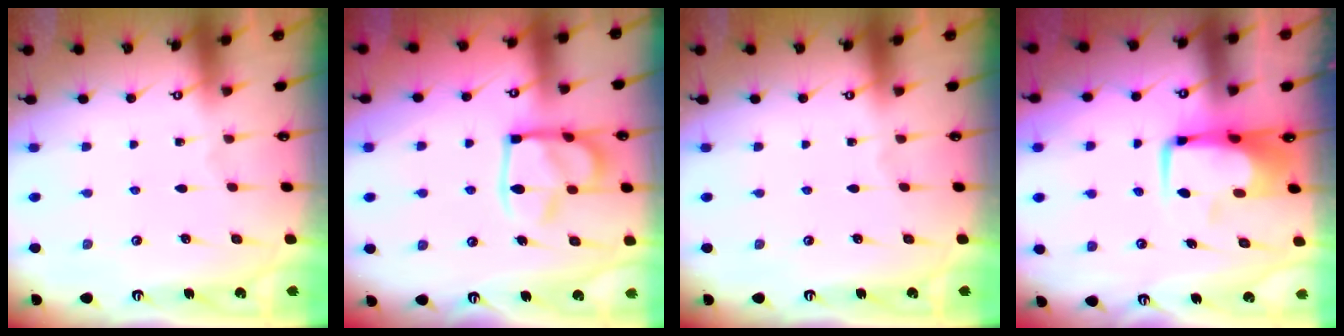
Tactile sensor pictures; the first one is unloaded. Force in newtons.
{"total": 14.3, "press": 14.2, "slide": 1.5}
{"total": 0.0}
{"total": 8.4, "press": 8.3, "slide": 1.2}